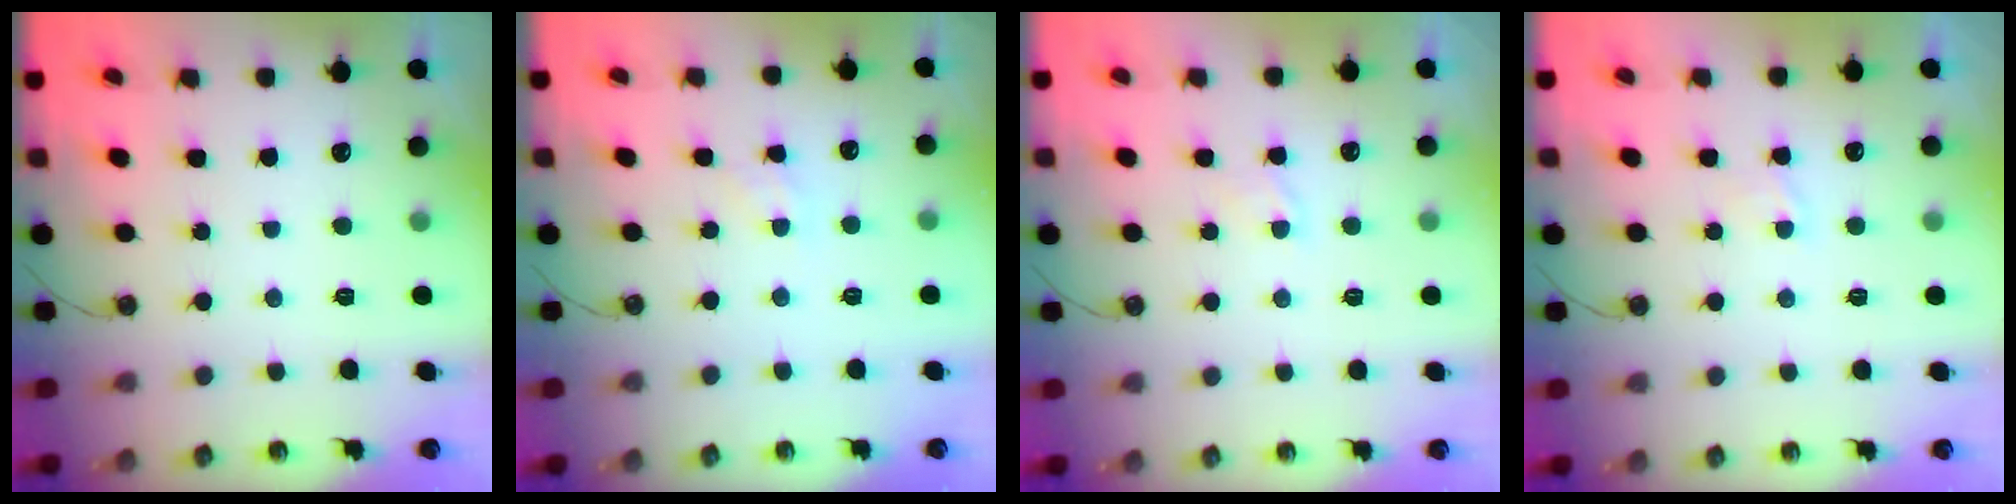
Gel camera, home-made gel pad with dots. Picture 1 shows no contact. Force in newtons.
{"total": 3.0, "press": 3.0, "slide": 0.5}
{"total": 3.3, "press": 3.3, "slide": 0.4}
{"total": 2.8, "press": 2.8, "slide": 0.4}